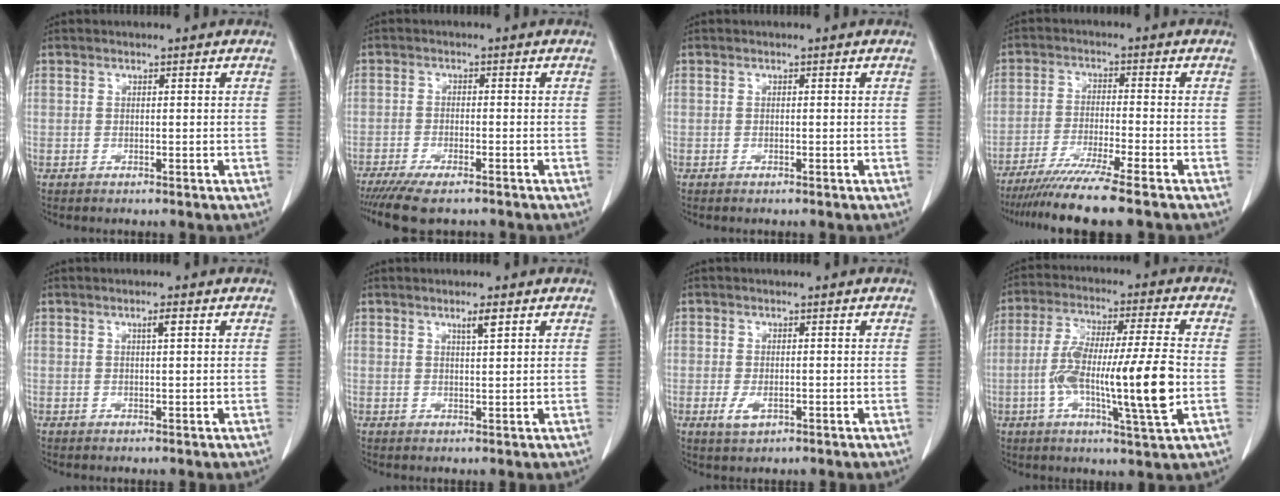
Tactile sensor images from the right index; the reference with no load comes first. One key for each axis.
{"total": 8.4, "fx": -6.8, "fy": 1.7, "fz": 4.6, "tx": -0.071, "ty": -0.017, "tz": -0.107}
{"total": 0.0}
{"total": 11.2, "fx": -9.1, "fy": -1.4, "fz": 6.4, "tx": -0.092, "ty": -0.035, "tz": -0.146}
{"total": 1.4, "fx": 0.6, "fy": 0.0, "fz": 1.2, "tx": -0.022, "ty": 0.000, "tz": 0.009}
{"total": 2.1, "fx": 1.3, "fy": 0.0, "fz": 1.6, "tx": -0.032, "ty": -0.002, "tz": 0.023}
{"total": 2.3, "fx": -0.7, "fy": 1.1, "fz": 1.9, "tx": -0.040, "ty": -0.004, "tz": -0.008}
{"total": 15.7, "fx": -2.7, "fy": 1.0, "fz": 15.5, "tx": -0.278, "ty": -0.002, "tz": -0.049}